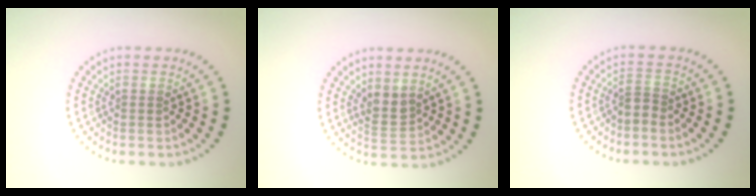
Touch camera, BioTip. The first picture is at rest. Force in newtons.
{"total": 1.9, "press": 1.6, "slide": 1.0}
{"total": 1.1, "press": 0.6, "slide": 0.9}